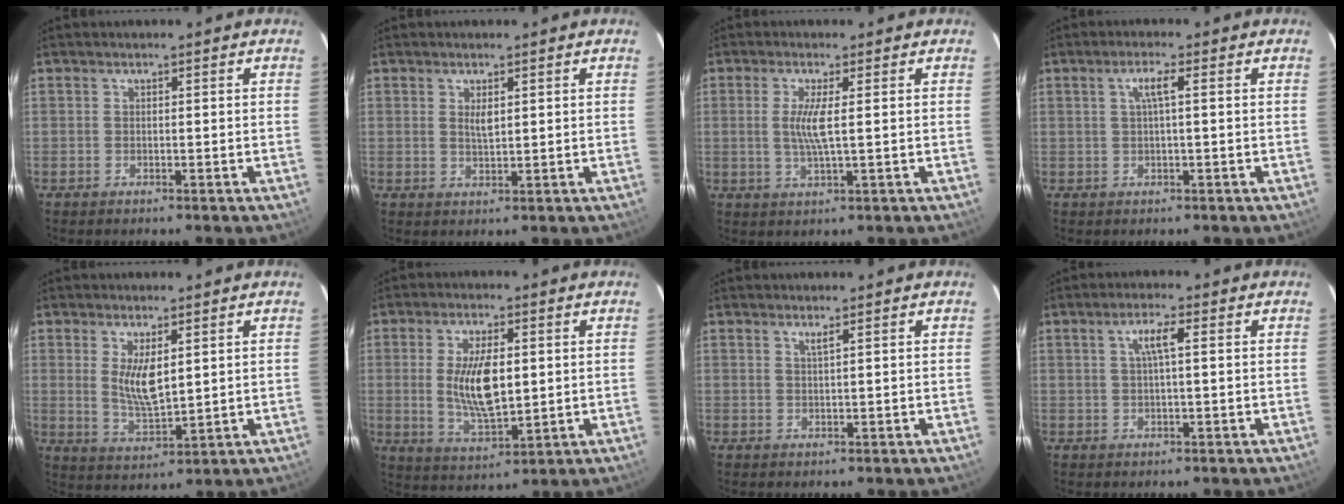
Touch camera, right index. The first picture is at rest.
{"total": 2.2, "force": [0.8, 0.8, 1.9], "torque": [-0.033, -0.002, 0.014]}
{"total": 4.5, "force": [0.5, 0.1, 4.5], "torque": [-0.091, -0.007, 0.006]}
{"total": 2.8, "force": [0.5, -0.1, 2.7], "torque": [-0.051, 0.005, 0.006]}
{"total": 7.0, "force": [1.8, 2.6, 6.3], "torque": [-0.112, -0.013, 0.043]}
{"total": 10.7, "force": [0.6, 4.5, 9.7], "torque": [-0.183, -0.008, 0.018]}
{"total": 1.0, "force": [0.6, -0.3, 0.8], "torque": [-0.012, -0.002, 0.009]}
{"total": 3.6, "force": [0.8, 0.3, 3.5], "torque": [-0.065, 0.005, 0.014]}